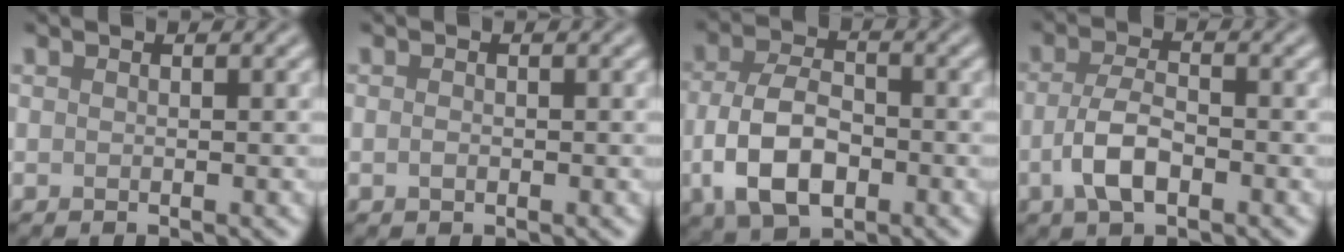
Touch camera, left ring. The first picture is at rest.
{"total": 0.7, "force": [-0.2, 0.4, 0.5], "torque": [-0.011, 0.000, -0.004]}
{"total": 7.0, "force": [-2.1, 4.1, 5.3], "torque": [-0.112, -0.002, -0.044]}
{"total": 4.0, "force": [-1.4, 1.8, 3.3], "torque": [-0.067, 0.002, -0.033]}